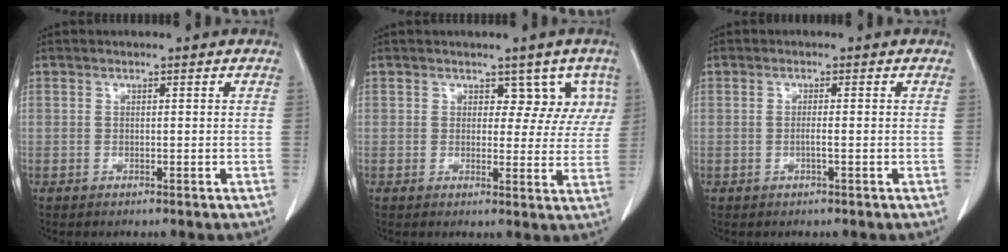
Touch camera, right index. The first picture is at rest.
{"total": 5.1, "force": [2.7, 3.4, 2.6], "torque": [0.001, 0.001, 0.022]}
{"total": 1.2, "force": [-0.4, -0.1, 1.1], "torque": [-0.021, 0.000, -0.008]}